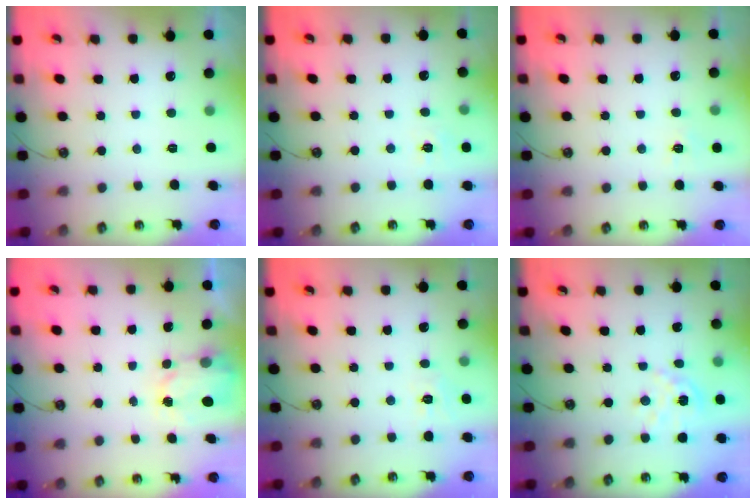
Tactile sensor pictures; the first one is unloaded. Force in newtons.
{"total": 5.6, "press": 5.6, "slide": 0.5}
{"total": 5.4, "press": 5.4, "slide": 0.6}
{"total": 2.7, "press": 2.6, "slide": 0.4}
{"total": 3.9, "press": 3.9, "slide": 0.2}
{"total": 5.9, "press": 5.9, "slide": 0.5}